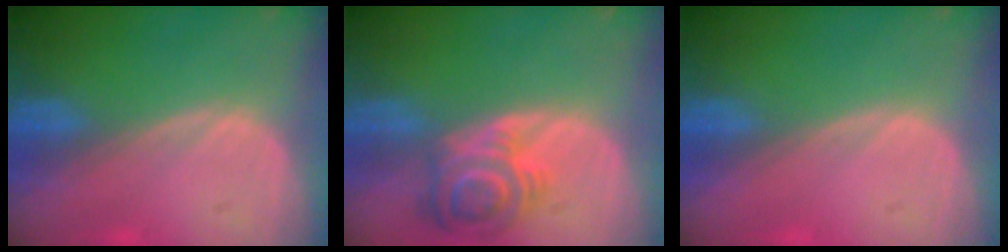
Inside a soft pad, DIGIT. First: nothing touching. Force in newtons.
{"total": 6.1, "press": 6.1, "slide": 0.3}
{"total": 0.0}